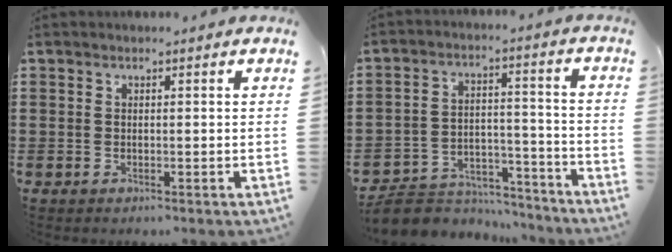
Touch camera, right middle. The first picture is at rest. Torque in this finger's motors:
{"motor_torque": [0.77, -0.43, 0.00, 0.01]}